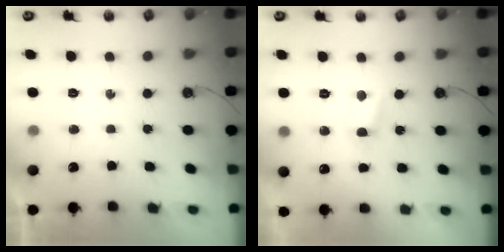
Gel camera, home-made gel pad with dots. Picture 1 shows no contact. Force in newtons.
{"total": 3.5, "press": 3.4, "slide": 0.4}